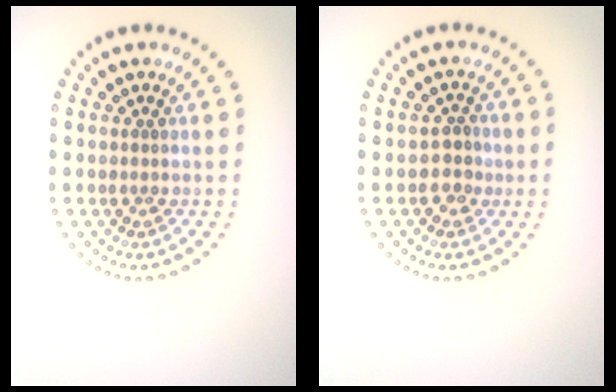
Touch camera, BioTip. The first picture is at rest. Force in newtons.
{"total": 1.9, "press": 1.7, "slide": 0.9}